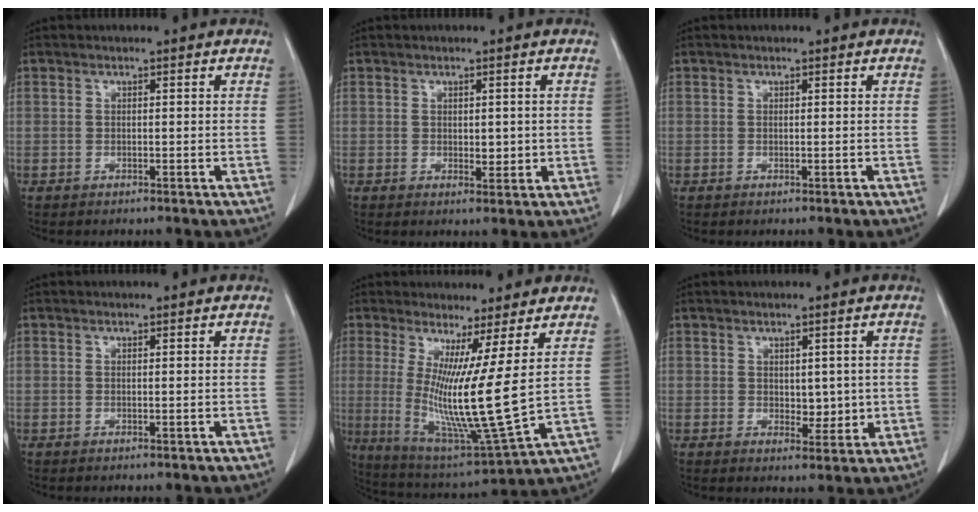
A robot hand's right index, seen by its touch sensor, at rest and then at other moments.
{"total": 2.4, "force": [0.1, 1.3, 2.0], "torque": [-0.025, -0.004, 0.006]}
{"total": 0.0}
{"total": 0.0}
{"total": 13.8, "force": [2.1, -0.7, 13.6], "torque": [-0.258, -0.048, 0.042]}
{"total": 3.5, "force": [0.3, 2.1, 2.8], "torque": [-0.033, -0.007, 0.012]}